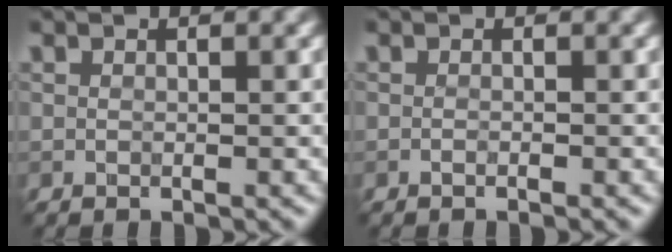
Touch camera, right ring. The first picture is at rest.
{"total": 0.7, "force": [-0.6, 0.0, 0.2], "torque": [0.000, -0.003, -0.012]}